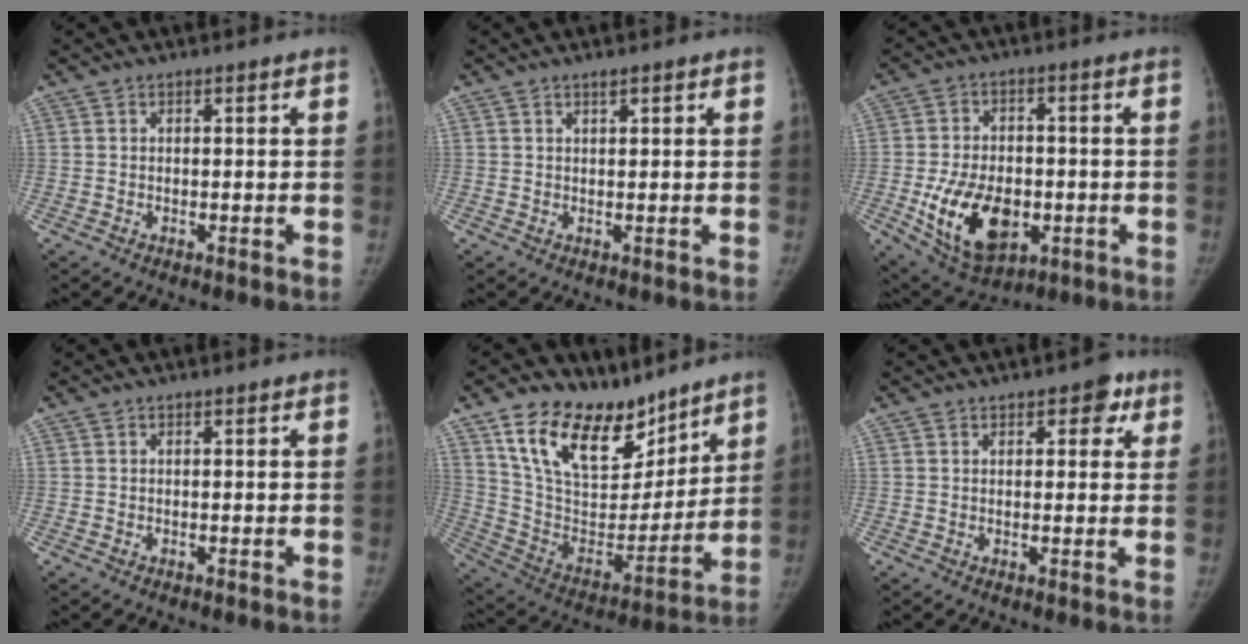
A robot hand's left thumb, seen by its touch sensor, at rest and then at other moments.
{"total": 1.0, "force": [0.8, 0.3, 0.6], "torque": [-0.008, -0.005, 0.014]}
{"total": 15.3, "force": [-3.8, 10.0, 10.9], "torque": [-0.157, 0.003, -0.046]}
{"total": 0.0}
{"total": 22.9, "force": [15.4, 12.4, 11.4], "torque": [-0.152, -0.069, 0.274]}
{"total": 4.1, "force": [2.1, 2.4, 2.6], "torque": [-0.004, -0.004, 0.019]}